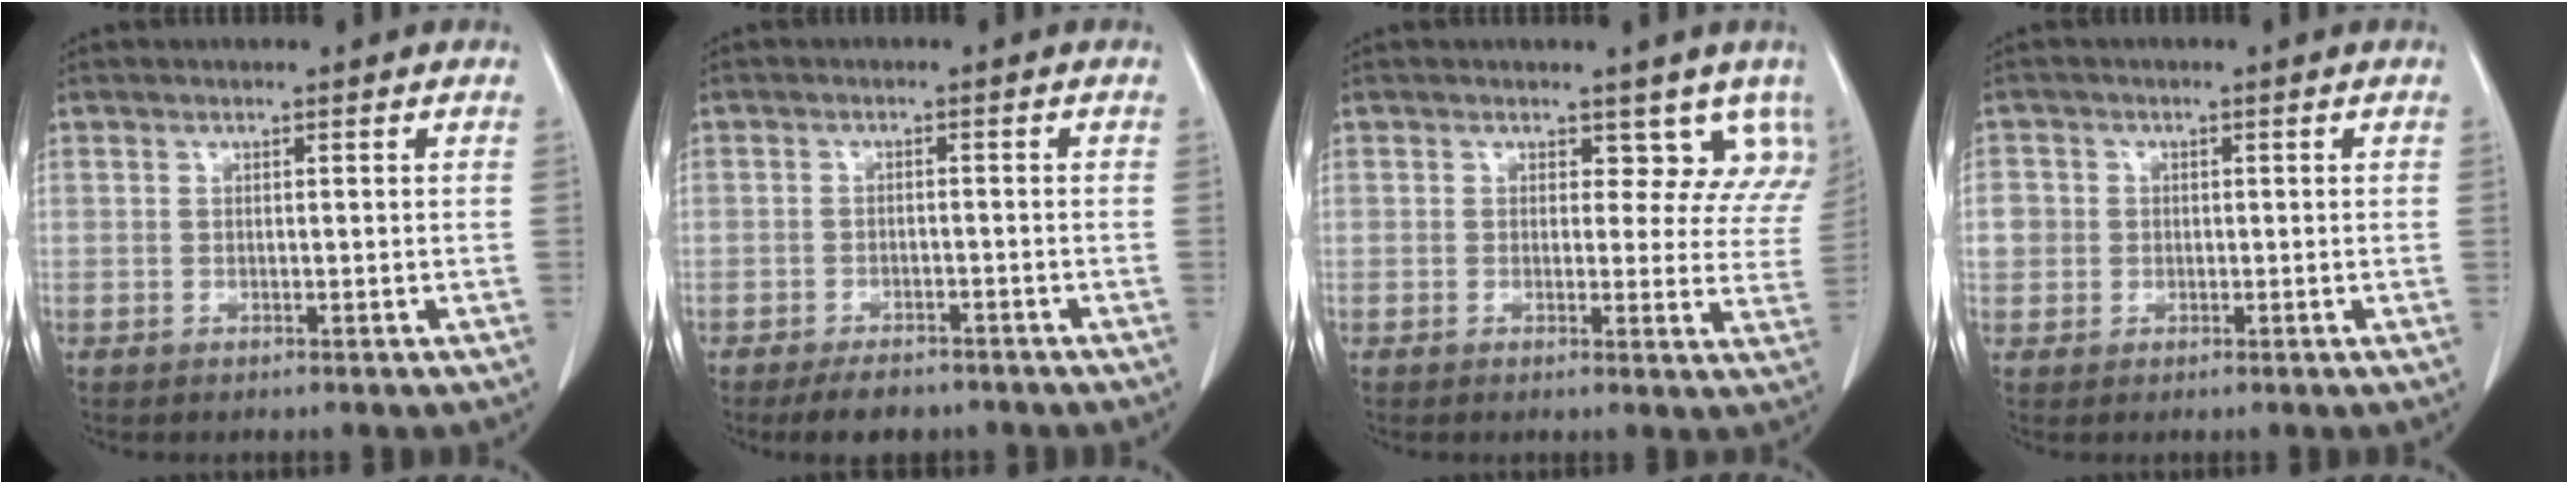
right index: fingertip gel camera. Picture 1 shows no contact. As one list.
[{"total": 4.3, "force": [-3.4, 2.1, 1.7], "torque": [-0.024, 0.000, -0.049]}, {"total": 6.9, "force": [5.5, 3.8, 1.7], "torque": [0.017, -0.009, 0.042]}, {"total": 3.5, "force": [0.2, 3.5, 0.6], "torque": [-0.004, 0.009, 0.005]}]